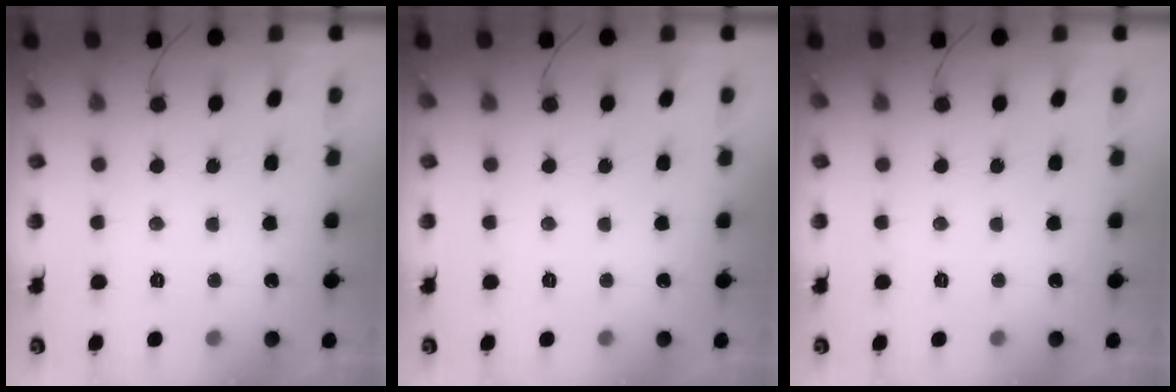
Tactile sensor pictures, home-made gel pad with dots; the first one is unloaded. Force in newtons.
{"total": 0.0}
{"total": 0.0}